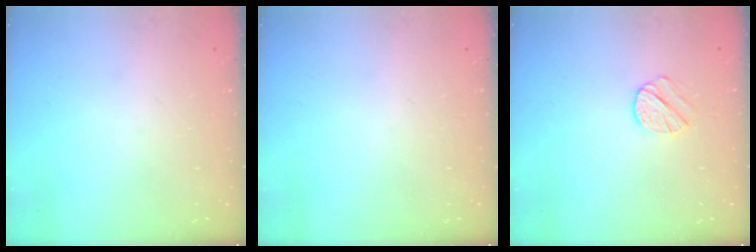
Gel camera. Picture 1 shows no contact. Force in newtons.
{"total": 0.0}
{"total": 7.4, "press": 7.4, "slide": 0.6}